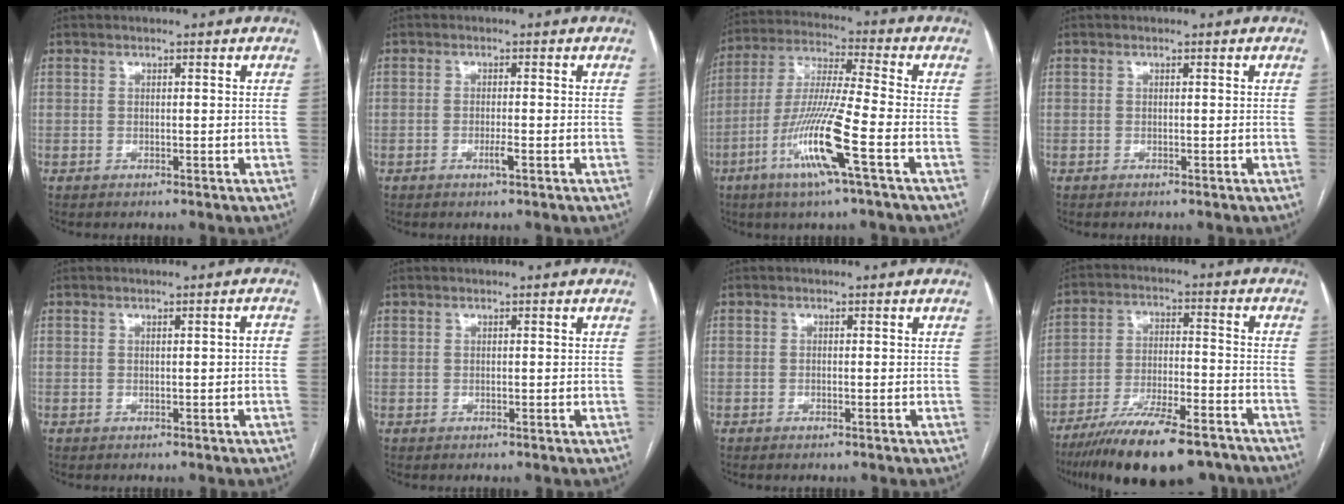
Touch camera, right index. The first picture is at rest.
{"total": 1.6, "force": [-0.8, 0.0, 1.4], "torque": [-0.026, -0.001, -0.014]}
{"total": 13.6, "force": [-5.8, -0.5, 12.4], "torque": [-0.252, -0.014, -0.113]}
{"total": 0.0}
{"total": 1.2, "force": [-0.1, 0.1, 1.2], "torque": [-0.011, 0.002, 0.000]}
{"total": 0.0}
{"total": 0.6, "force": [-0.4, 0.0, 0.4], "torque": [-0.009, -0.001, -0.007]}
{"total": 19.6, "force": [-15.7, 4.2, 11.0], "torque": [-0.153, 0.002, -0.249]}